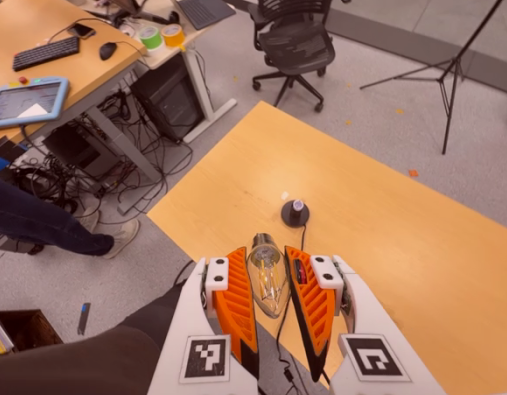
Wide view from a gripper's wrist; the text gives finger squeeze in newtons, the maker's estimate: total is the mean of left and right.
{"total": 12.9, "left": 13.5, "right": 12.3}